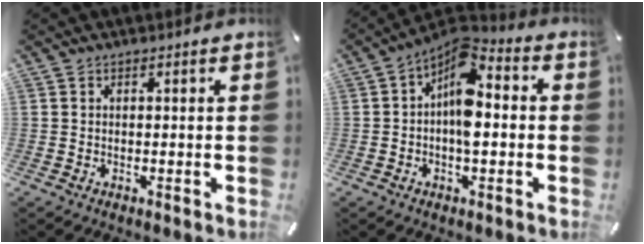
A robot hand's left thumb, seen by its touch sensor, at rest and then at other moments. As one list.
[{"total": 10.3, "force": [0.4, 5.6, 8.7], "torque": [-0.135, -0.020, 0.005]}]